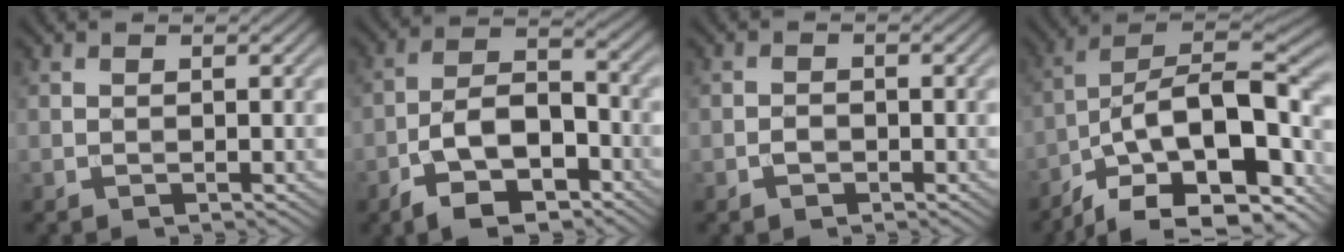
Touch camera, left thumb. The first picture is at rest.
{"total": 10.0, "force": [-5.5, 4.8, 6.9], "torque": [-0.127, -0.001, -0.109]}
{"total": 1.5, "force": [-0.8, 1.0, 0.7], "torque": [-0.011, 0.001, -0.018]}
{"total": 17.8, "force": [-9.8, 8.1, 12.4], "torque": [-0.216, -0.012, -0.165]}